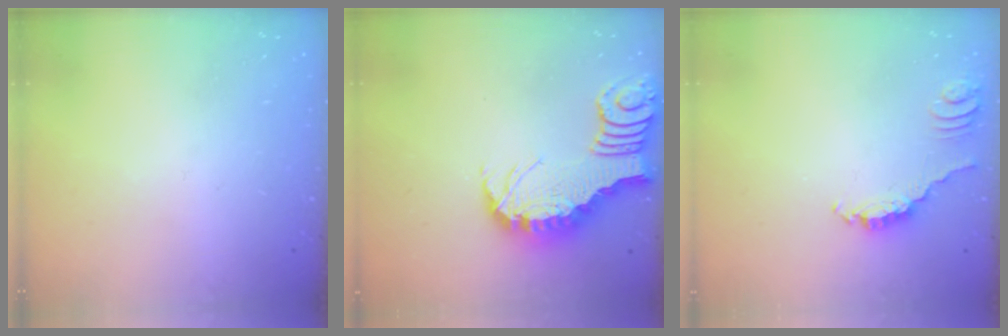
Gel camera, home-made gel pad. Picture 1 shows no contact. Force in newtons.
{"total": 3.0, "press": 3.0, "slide": 0.6}
{"total": 2.3, "press": 2.3, "slide": 0.2}